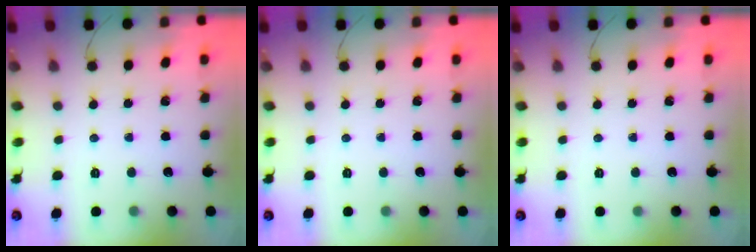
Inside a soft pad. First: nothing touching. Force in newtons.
{"total": 0.0}
{"total": 0.0}